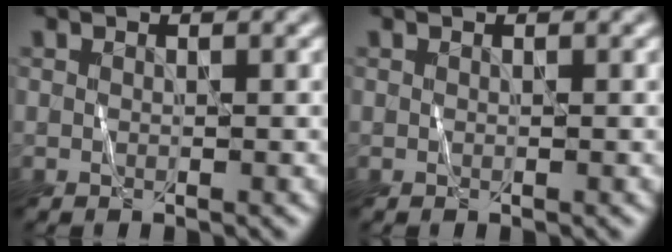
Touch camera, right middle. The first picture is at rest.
{"total": 0.0}